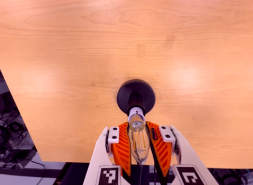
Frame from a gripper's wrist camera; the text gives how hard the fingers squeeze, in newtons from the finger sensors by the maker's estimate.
{"total": 19.3, "left": 18.0, "right": 20.6}